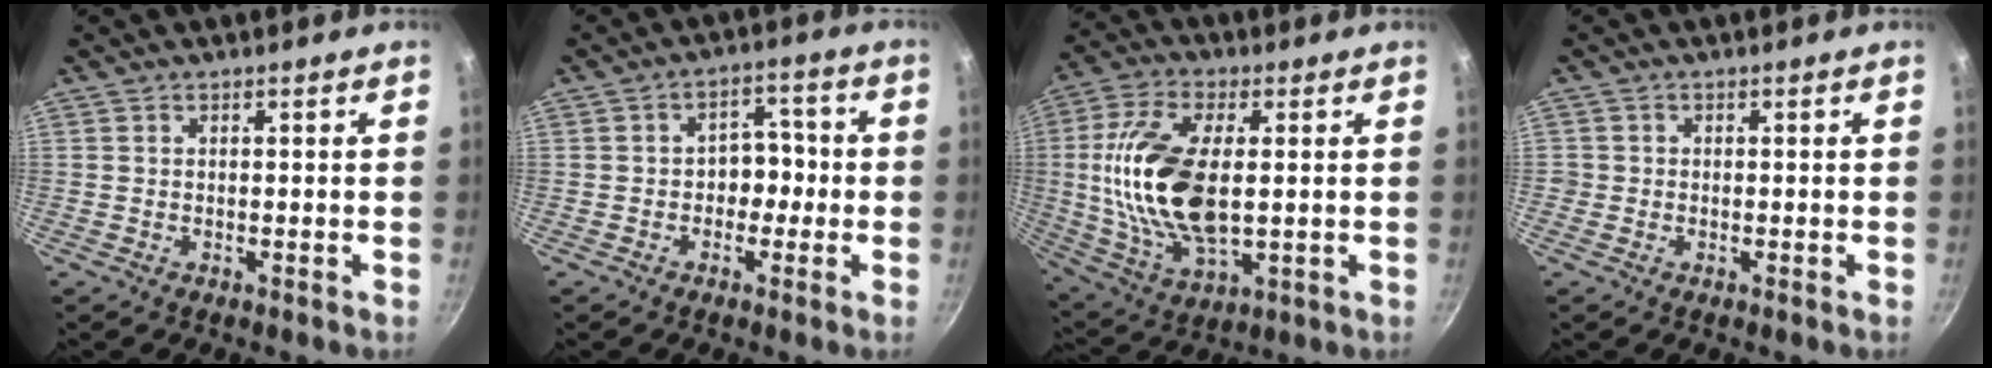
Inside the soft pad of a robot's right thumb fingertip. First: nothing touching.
{"total": 5.8, "force": [-1.0, 4.4, 3.7], "torque": [-0.016, 0.027, -0.025]}
{"total": 19.6, "force": [1.0, 9.6, 17.0], "torque": [-0.349, -0.008, 0.025]}
{"total": 1.3, "force": [-0.2, 1.3, 0.0], "torque": [0.008, 0.006, -0.005]}